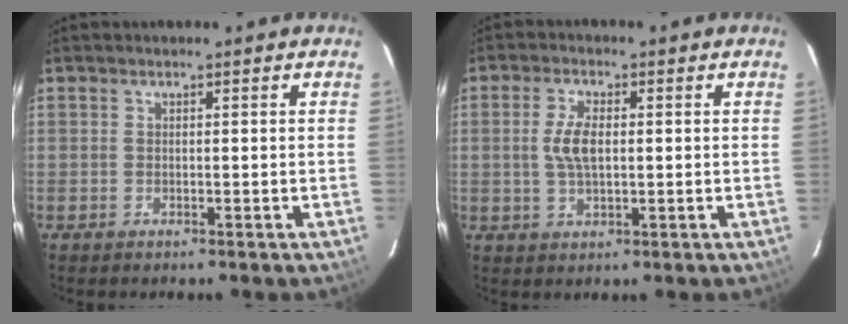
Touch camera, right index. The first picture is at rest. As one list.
[{"total": 5.1, "force": [0.3, 2.2, 4.6], "torque": [-0.090, 0.002, 0.007]}]